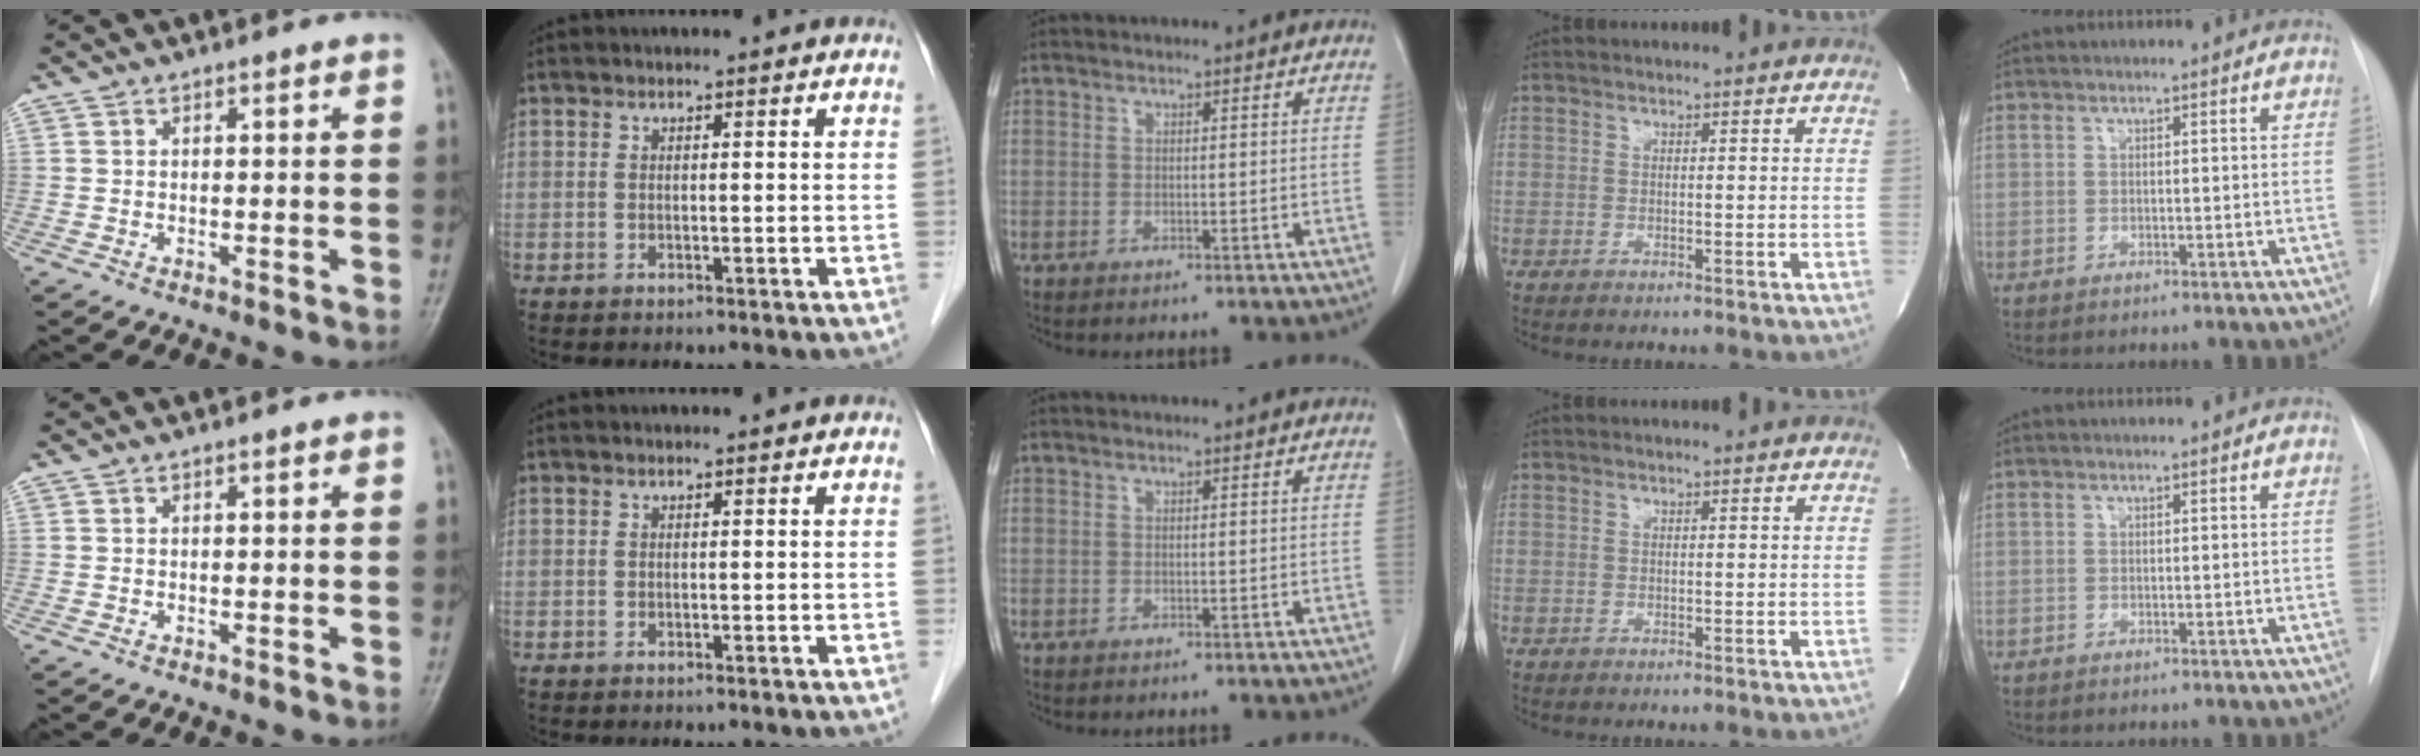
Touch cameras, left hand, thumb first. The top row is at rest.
{}